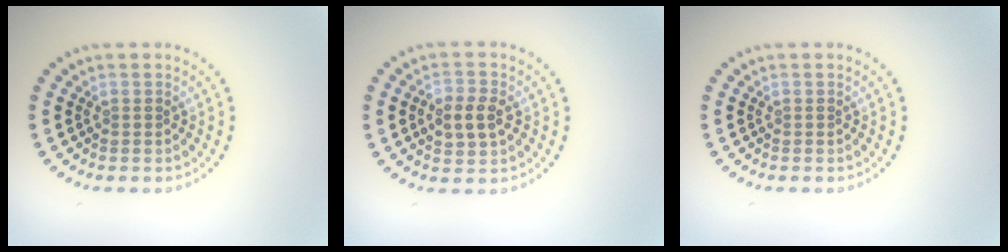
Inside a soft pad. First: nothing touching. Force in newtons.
{"total": 3.0, "press": 3.0, "slide": 0.2}
{"total": 0.0}